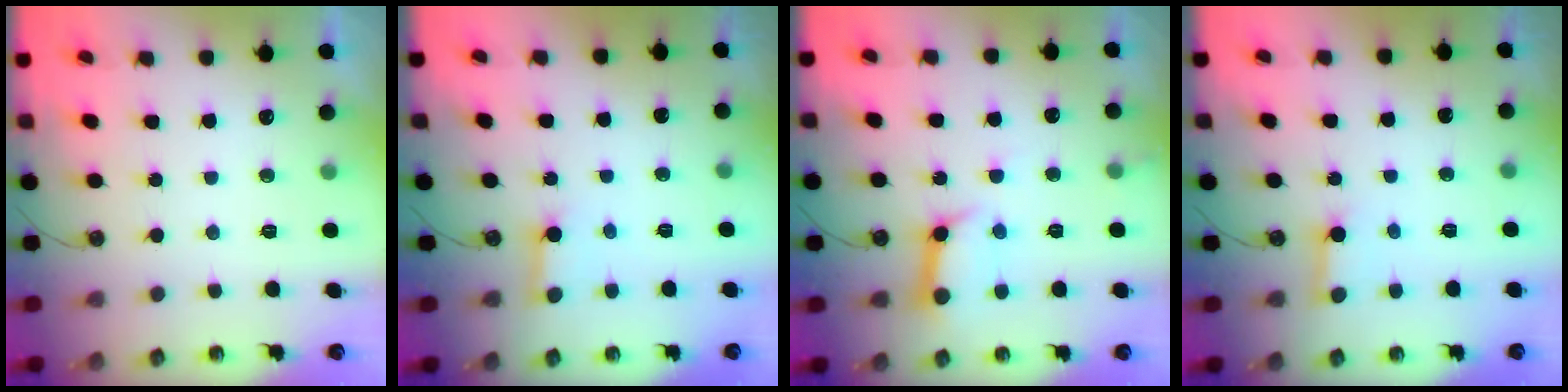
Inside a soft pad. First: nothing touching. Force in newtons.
{"total": 3.0, "press": 3.0, "slide": 0.4}
{"total": 10.1, "press": 10.1, "slide": 1.2}
{"total": 3.0, "press": 3.0, "slide": 0.4}